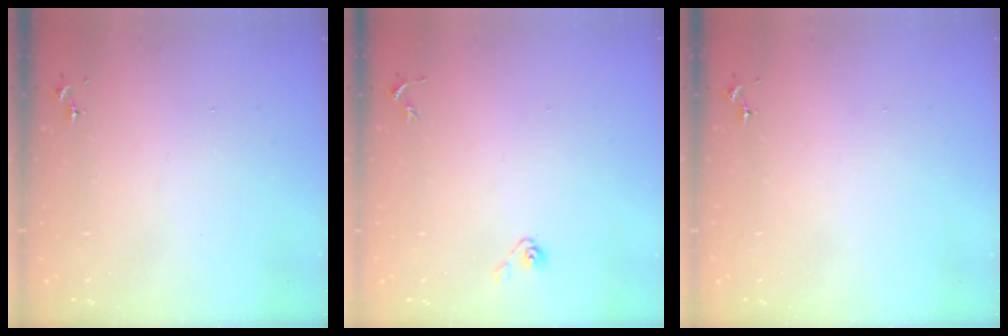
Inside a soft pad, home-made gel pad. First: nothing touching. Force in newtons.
{"total": 4.0, "press": 3.6, "slide": 1.8}
{"total": 0.0}